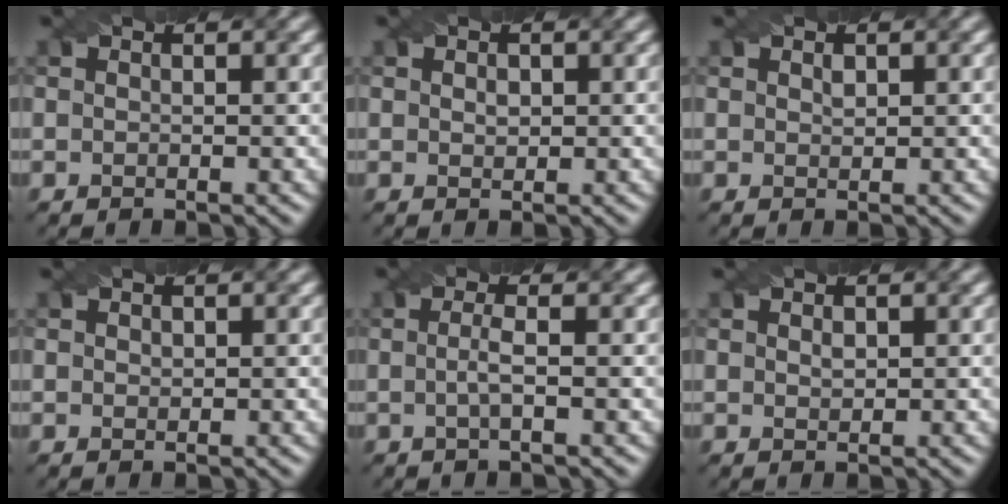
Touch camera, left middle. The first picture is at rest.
{"total": 0.8, "force": [0.2, 0.6, 0.5], "torque": [-0.009, 0.000, 0.006]}
{"total": 0.6, "force": [0.3, 0.3, 0.4], "torque": [-0.009, -0.001, 0.008]}
{"total": 0.5, "force": [0.2, 0.4, 0.3], "torque": [-0.005, -0.001, 0.005]}
{"total": 1.8, "force": [-0.2, 0.4, 1.7], "torque": [-0.035, 0.001, -0.006]}
{"total": 0.7, "force": [0.3, 0.4, 0.5], "torque": [-0.009, 0.000, 0.008]}